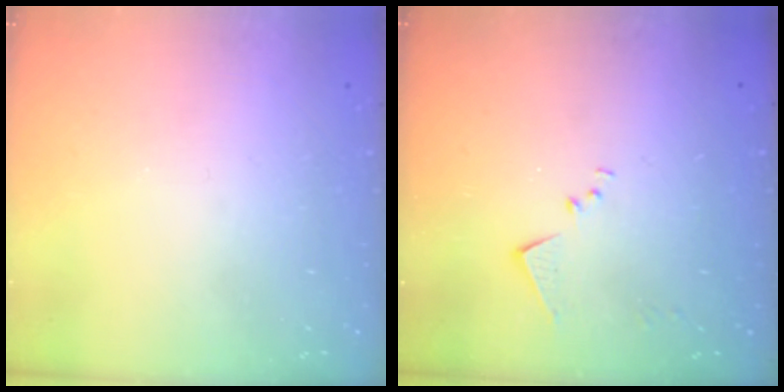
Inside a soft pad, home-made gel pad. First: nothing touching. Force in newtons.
{"total": 7.4, "press": 7.4, "slide": 0.4}